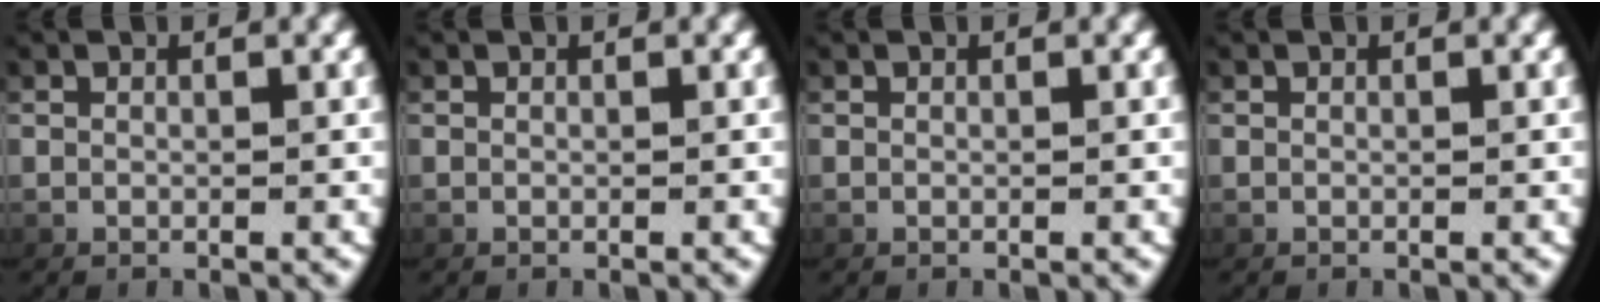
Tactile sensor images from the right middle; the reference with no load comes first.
{"total": 0.0}
{"total": 0.0}
{"total": 0.0}